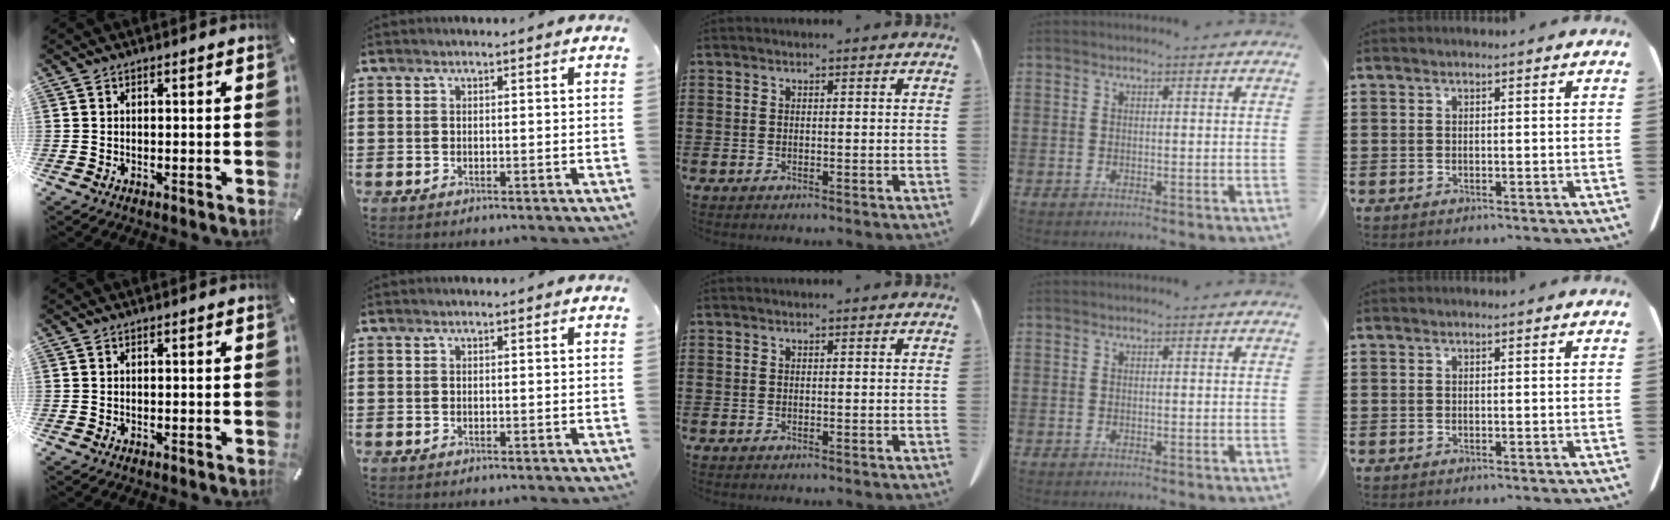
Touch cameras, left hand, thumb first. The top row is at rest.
{}